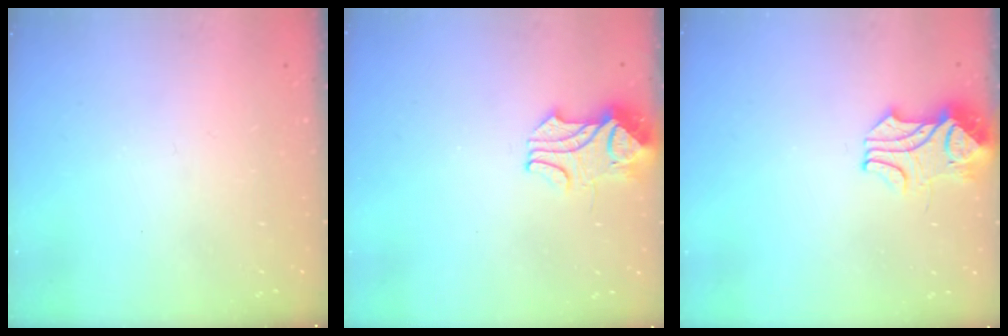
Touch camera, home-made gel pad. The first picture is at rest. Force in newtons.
{"total": 2.1, "press": 1.9, "slide": 0.8}
{"total": 2.5, "press": 2.3, "slide": 0.9}